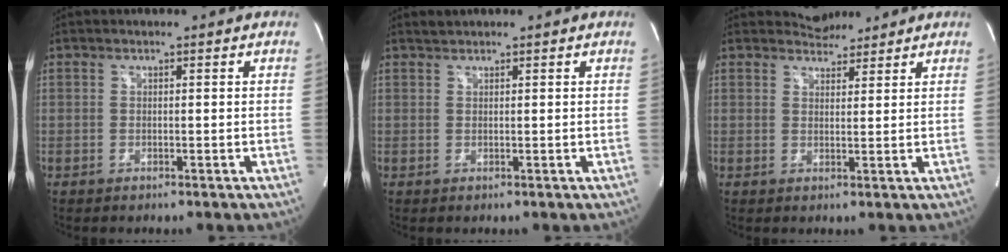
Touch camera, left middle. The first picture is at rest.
{"total": 0.8, "force": [0.8, 0.1, 0.0], "torque": [-0.008, 0.007, 0.020]}
{"total": 3.2, "force": [3.0, 0.9, -0.1], "torque": [-0.004, 0.008, 0.050]}